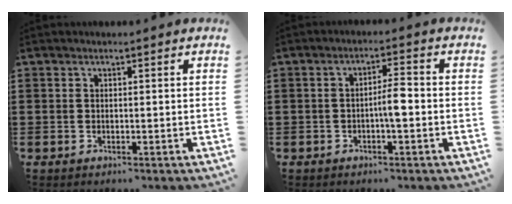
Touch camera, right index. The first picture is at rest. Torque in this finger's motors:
{"motor_torque": [0.53, 0.58, 0.34, 0.06]}